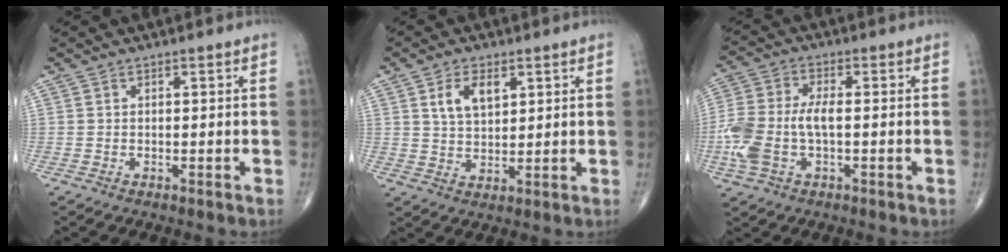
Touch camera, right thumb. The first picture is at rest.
{"total": 6.4, "force": [2.7, 3.6, 4.5], "torque": [-0.070, -0.013, 0.053]}
{"total": 10.8, "force": [-1.7, 5.5, 9.2], "torque": [-0.227, 0.020, -0.035]}